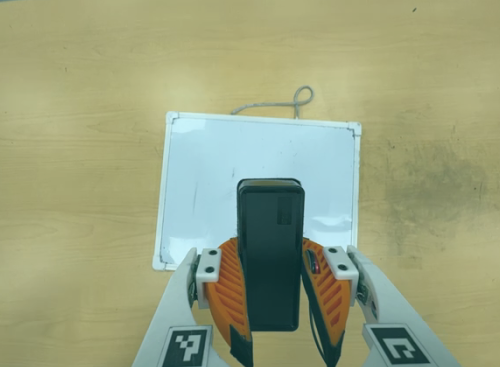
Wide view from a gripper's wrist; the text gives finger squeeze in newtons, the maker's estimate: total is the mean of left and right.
{"total": 7.7, "left": 6.4, "right": 9.0}